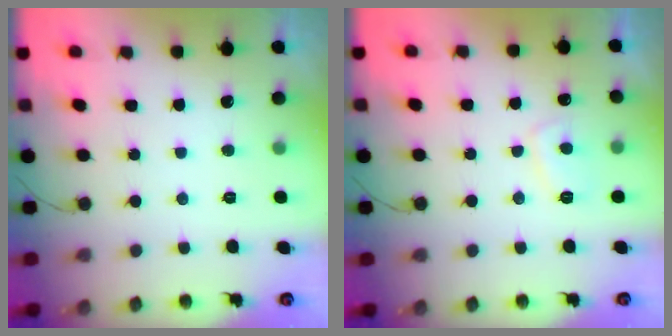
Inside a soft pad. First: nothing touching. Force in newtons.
{"total": 3.9, "press": 3.8, "slide": 0.8}